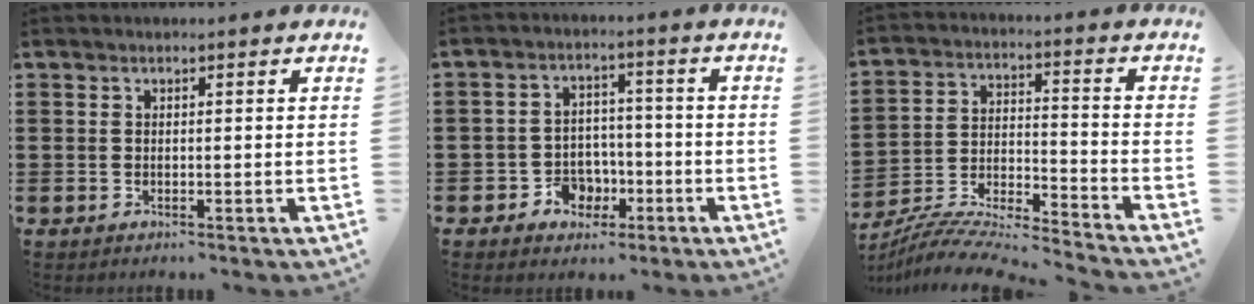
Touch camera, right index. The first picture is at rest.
{"total": 4.5, "force": [-2.0, 3.8, 1.3], "torque": [-0.035, 0.010, -0.037]}
{"total": 8.1, "force": [-7.8, 0.5, 2.1], "torque": [-0.048, -0.003, -0.158]}